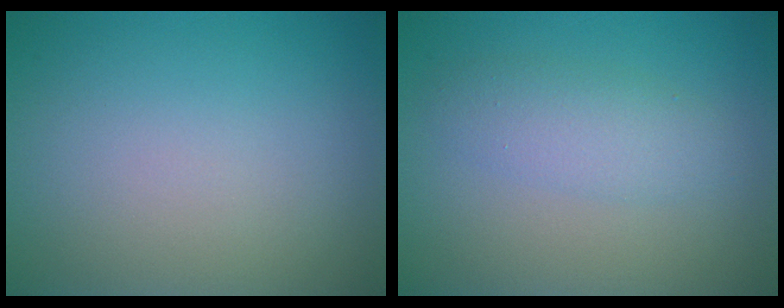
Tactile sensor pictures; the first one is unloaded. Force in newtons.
{"total": 2.8, "press": 2.8, "slide": 0.1}